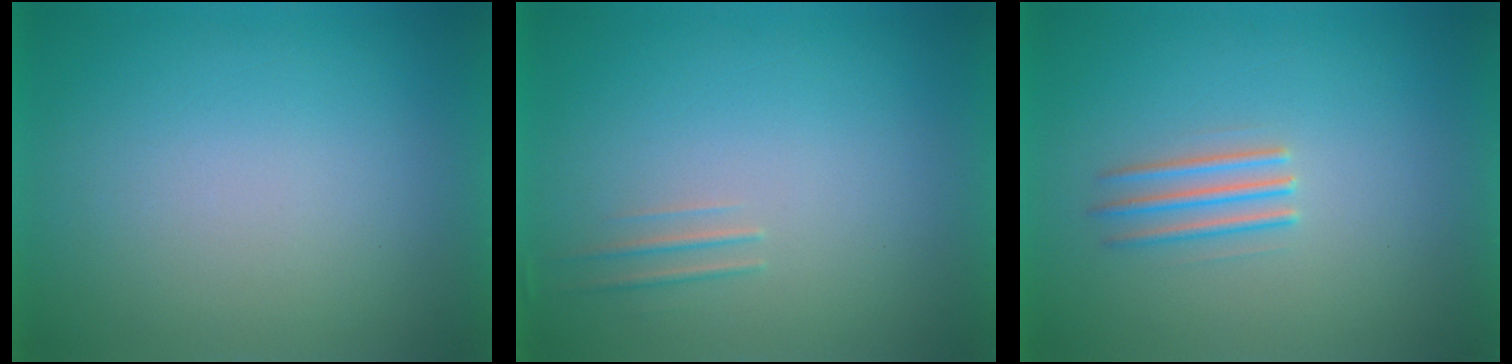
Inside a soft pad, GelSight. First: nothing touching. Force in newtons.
{"total": 1.5}
{"total": 2.3}